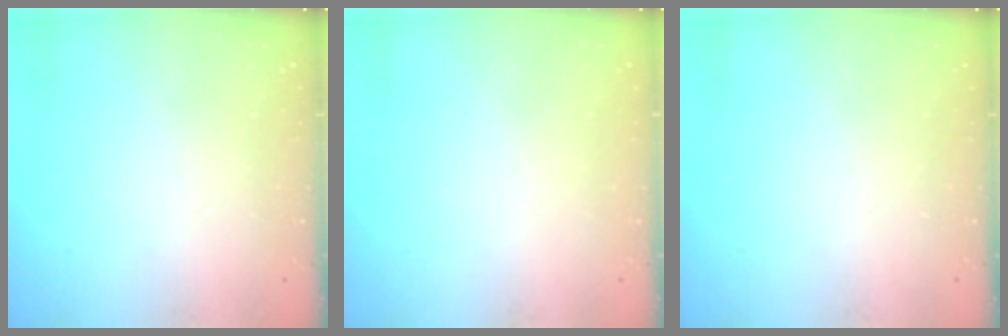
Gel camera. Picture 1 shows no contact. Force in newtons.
{"total": 2.2, "press": 2.2, "slide": 0.4}
{"total": 0.0}